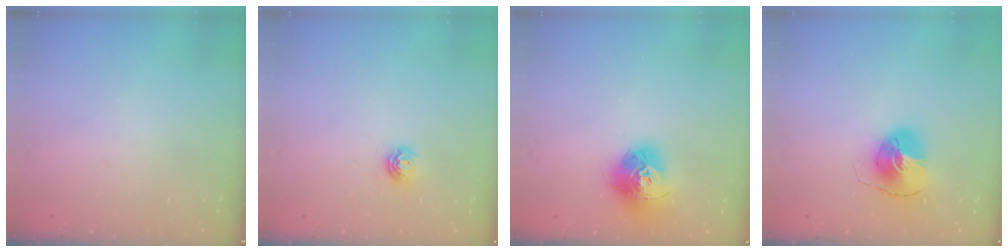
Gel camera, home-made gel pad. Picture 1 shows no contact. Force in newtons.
{"total": 5.0, "press": 5.0, "slide": 0.6}
{"total": 14.1, "press": 14.1, "slide": 1.3}
{"total": 8.2, "press": 8.1, "slide": 1.3}